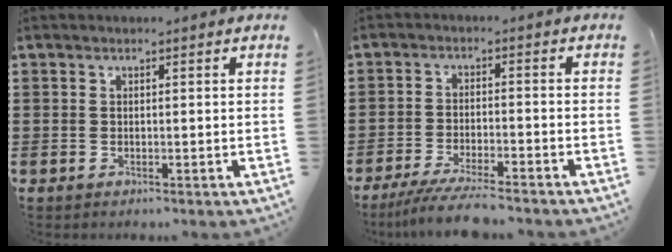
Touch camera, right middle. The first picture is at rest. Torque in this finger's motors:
{"motor_torque": [0.20, -0.14, 0.18, 0.04]}